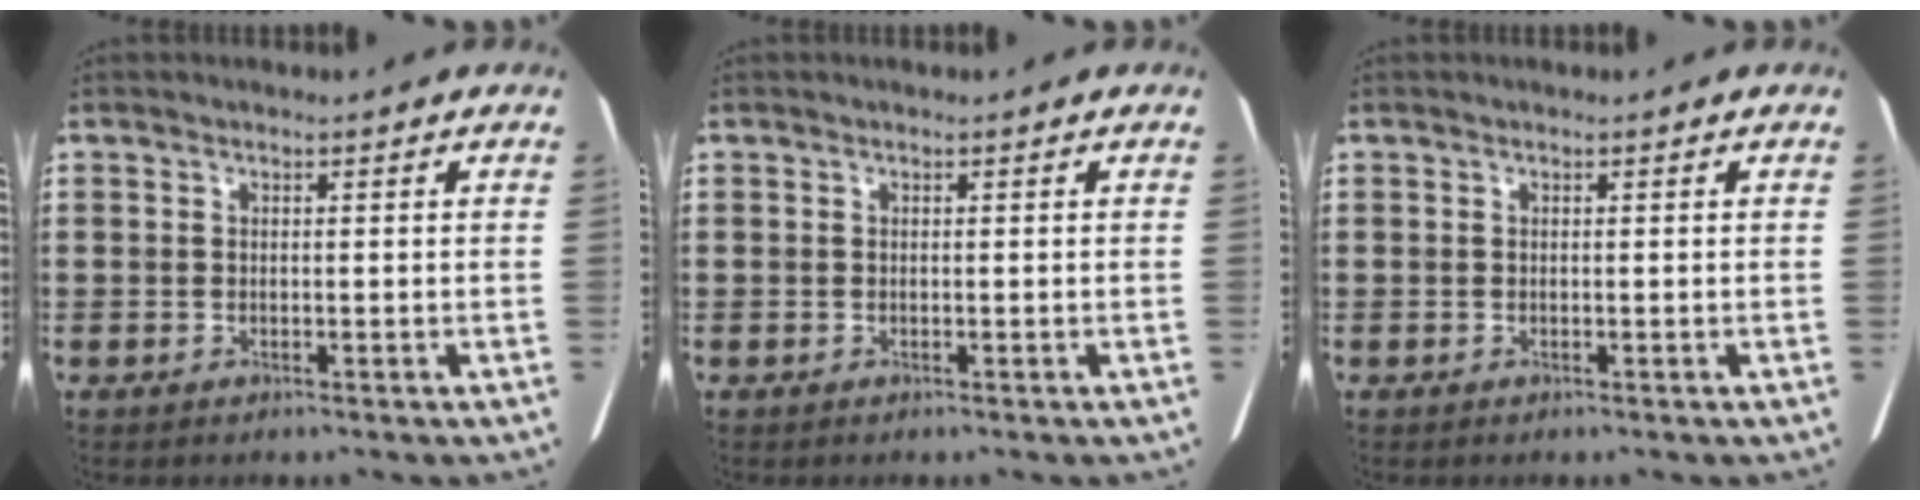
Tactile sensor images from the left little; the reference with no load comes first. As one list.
[{"total": 0.0}, {"total": 0.0}]